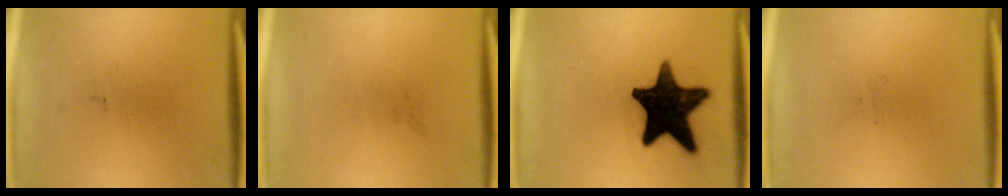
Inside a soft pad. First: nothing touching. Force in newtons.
{"total": 0.0}
{"total": 17.2}
{"total": 0.0}